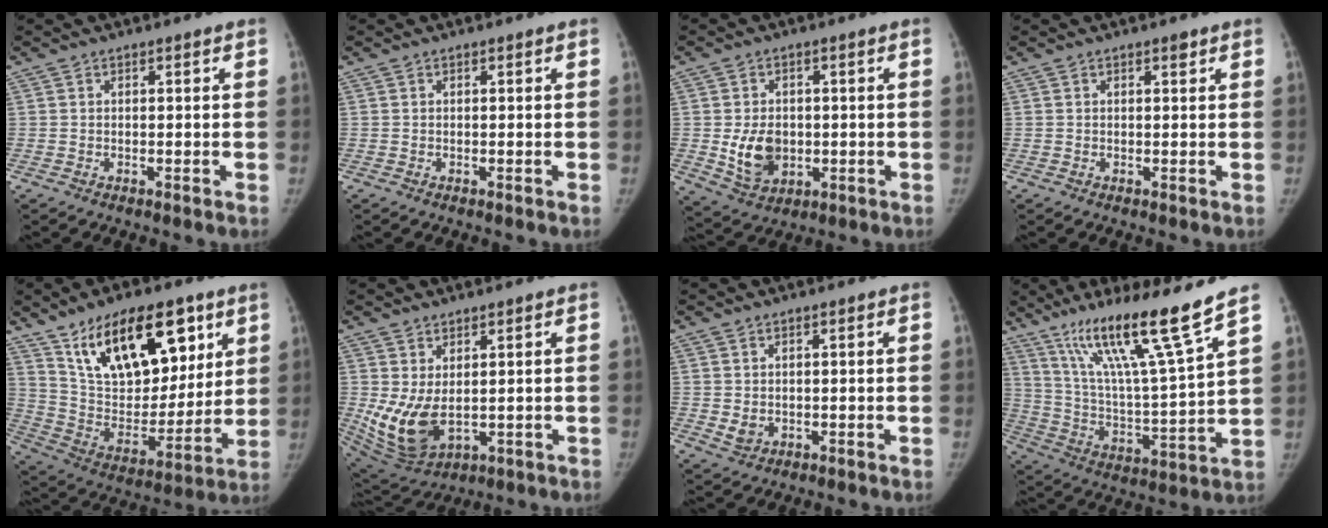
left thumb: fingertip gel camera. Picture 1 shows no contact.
{"total": 0.0}
{"total": 8.2, "force": [-0.7, 6.2, 5.4], "torque": [-0.071, -0.007, 0.003]}
{"total": 0.9, "force": [0.6, 0.4, 0.6], "torque": [-0.006, -0.002, 0.009]}
{"total": 24.5, "force": [13.2, 12.2, 16.7], "torque": [-0.229, -0.039, 0.240]}
{"total": 9.9, "force": [0.5, 5.5, 8.2], "torque": [-0.157, -0.020, 0.034]}
{"total": 2.3, "force": [0.1, 1.8, 1.3], "torque": [-0.021, -0.005, 0.010]}
{"total": 19.2, "force": [13.0, 0.0, 14.2], "torque": [-0.226, -0.070, 0.231]}